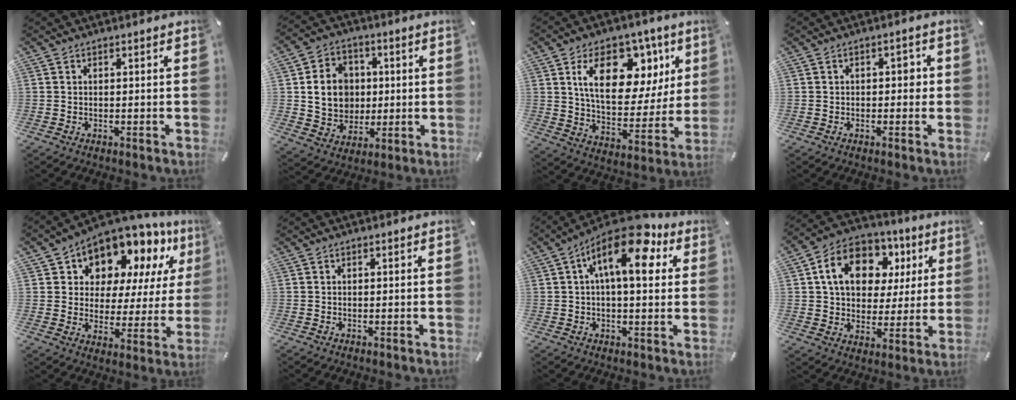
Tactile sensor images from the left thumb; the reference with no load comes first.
{"total": 11.6, "force": [1.0, 10.4, 5.2], "torque": [-0.092, 0.009, 0.025]}
{"total": 19.2, "force": [9.0, 11.5, 12.4], "torque": [-0.190, -0.032, 0.153]}
{"total": 2.4, "force": [-0.1, 1.6, 1.7], "torque": [-0.028, 0.007, -0.009]}
{"total": 11.7, "force": [9.9, 5.5, 2.6], "torque": [-0.060, -0.095, 0.172]}
{"total": 0.0}
{"total": 15.4, "force": [6.3, 6.6, 12.5], "torque": [-0.192, -0.025, 0.099]}
{"total": 14.8, "force": [5.3, 11.5, 7.7], "torque": [-0.128, -0.007, 0.100]}